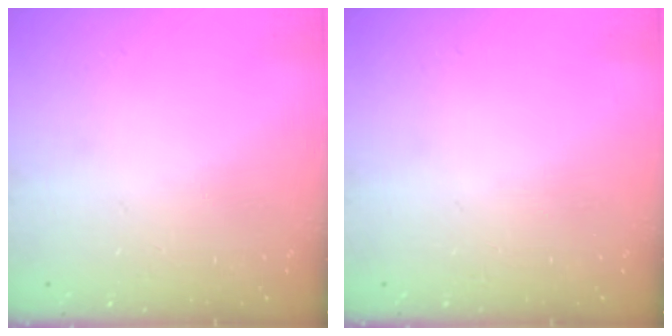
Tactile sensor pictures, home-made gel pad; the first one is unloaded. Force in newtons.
{"total": 0.0}